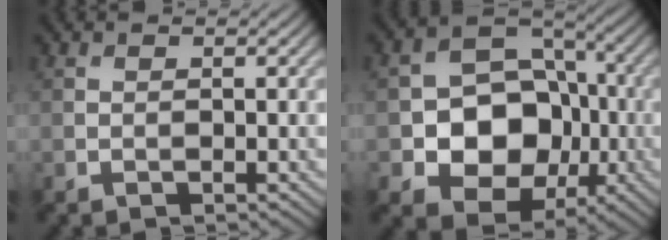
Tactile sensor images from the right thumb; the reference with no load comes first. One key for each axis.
{"total": 11.3, "fx": -2.3, "fy": 8.8, "fz": 6.7, "tx": -0.108, "ty": -0.008, "tz": -0.059}